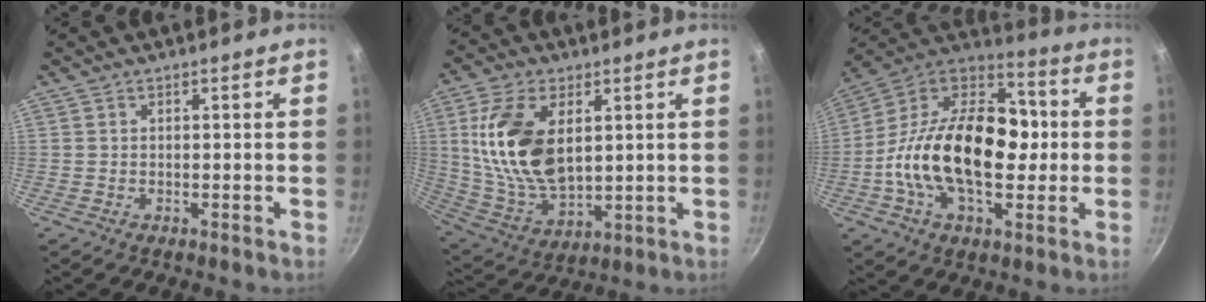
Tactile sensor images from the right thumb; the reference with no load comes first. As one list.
[{"total": 17.8, "force": [4.1, 10.0, 14.1], "torque": [-0.261, -0.021, 0.091]}, {"total": 26.4, "force": [-1.9, 15.8, 21.0], "torque": [-0.339, 0.045, -0.049]}]